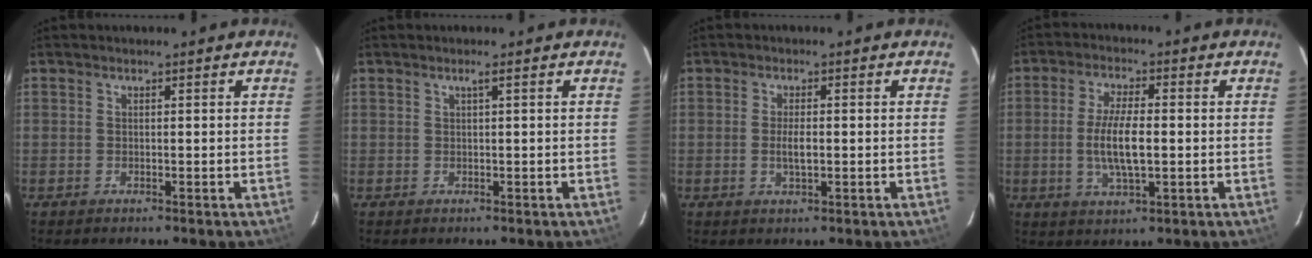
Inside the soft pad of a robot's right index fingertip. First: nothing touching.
{"total": 0.7, "force": [0.3, -0.3, 0.6], "torque": [-0.010, 0.002, 0.004]}
{"total": 2.7, "force": [-0.3, 0.9, 2.5], "torque": [-0.048, -0.005, -0.004]}
{"total": 7.9, "force": [-0.7, 2.3, 7.5], "torque": [-0.149, -0.004, -0.013]}